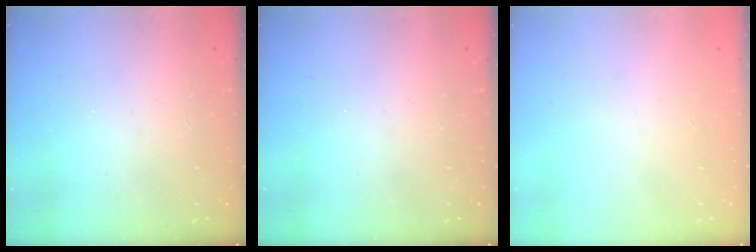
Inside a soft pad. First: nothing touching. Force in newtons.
{"total": 0.0}
{"total": 0.0}